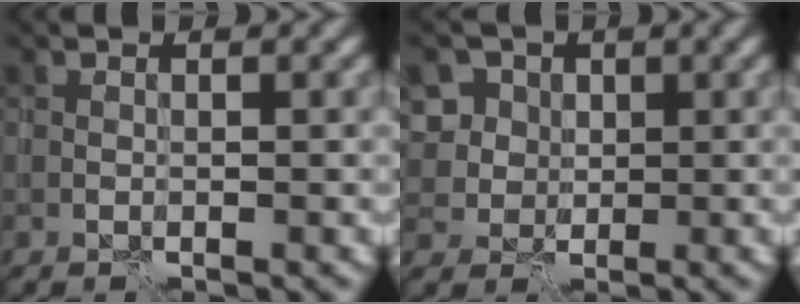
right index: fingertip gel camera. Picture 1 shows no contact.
{"total": 6.3, "force": [2.4, 5.4, 2.2], "torque": [-0.047, 0.013, 0.036]}